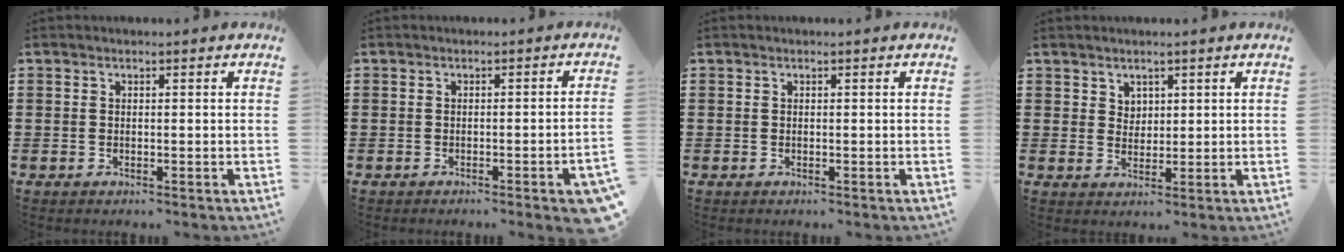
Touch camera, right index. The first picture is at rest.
{"total": 2.0, "force": [-1.1, -0.3, 1.6], "torque": [-0.026, -0.003, -0.020]}
{"total": 0.0}
{"total": 2.4, "force": [1.6, 1.7, 0.2], "torque": [-0.011, 0.008, 0.031]}